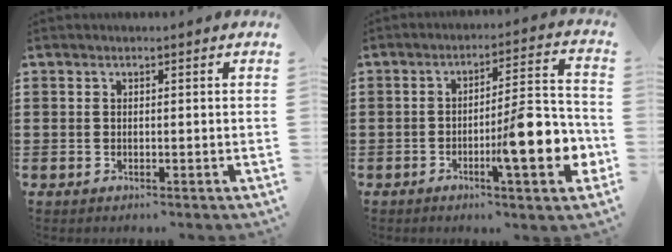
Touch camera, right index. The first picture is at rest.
{"total": 11.2, "force": [-3.8, 1.9, 10.4], "torque": [-0.144, -0.008, -0.068]}